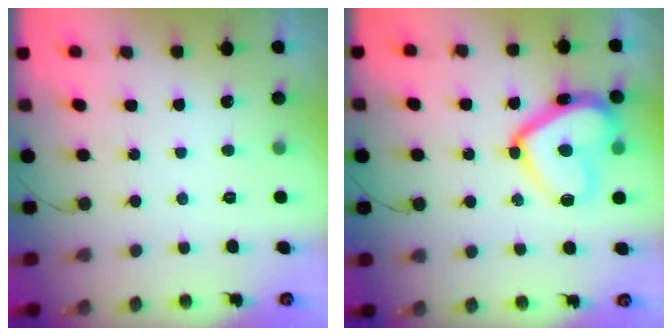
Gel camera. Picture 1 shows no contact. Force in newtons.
{"total": 16.9, "press": 16.9, "slide": 1.4}